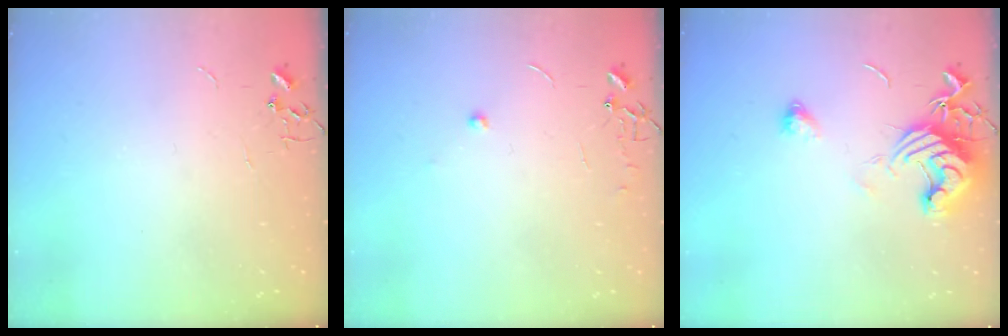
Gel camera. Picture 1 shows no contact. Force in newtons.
{"total": 5.5, "press": 5.5, "slide": 0.5}
{"total": 12.8, "press": 12.7, "slide": 1.6}